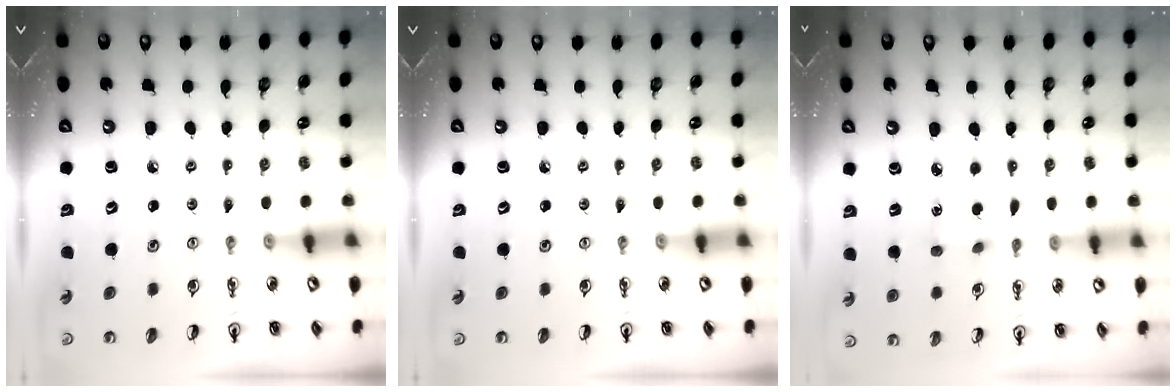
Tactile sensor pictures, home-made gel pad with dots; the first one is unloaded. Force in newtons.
{"total": 0.0}
{"total": 4.7, "press": 4.7, "slide": 0.5}